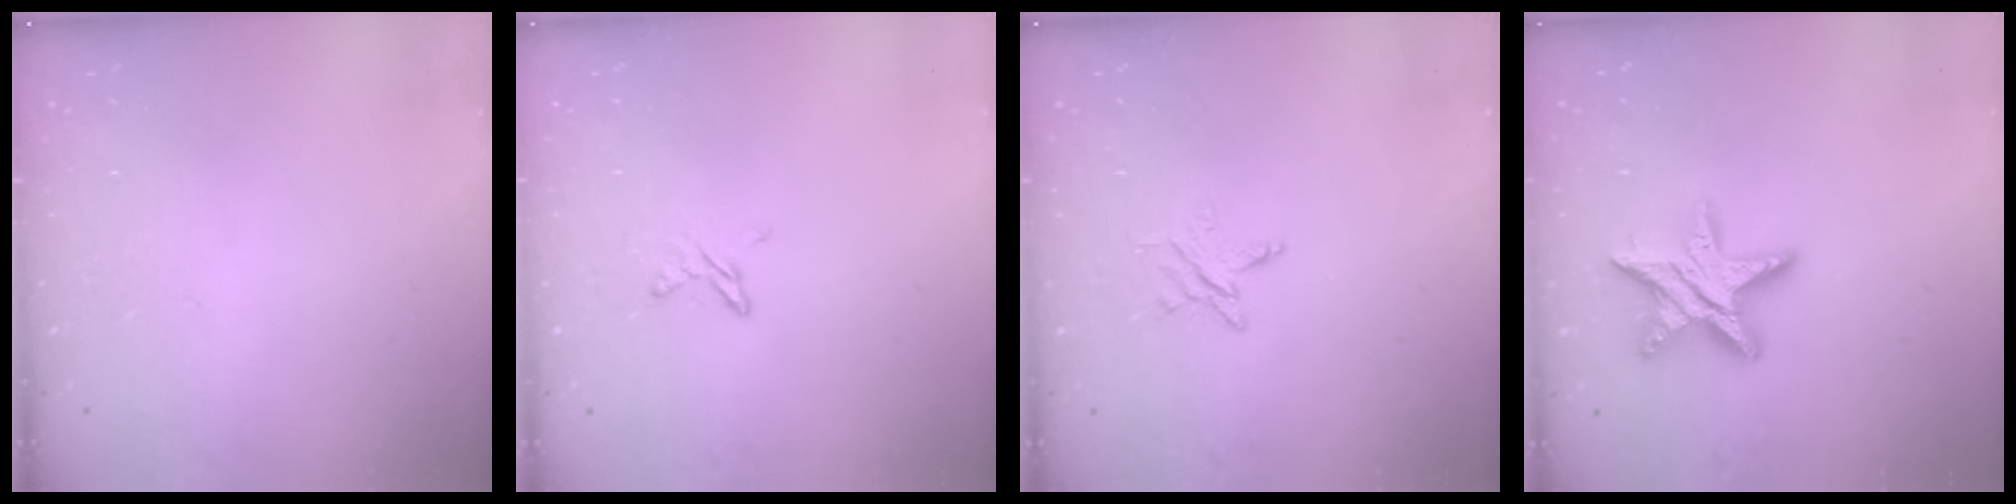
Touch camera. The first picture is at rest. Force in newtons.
{"total": 4.0, "press": 4.0, "slide": 0.5}
{"total": 2.8, "press": 2.7, "slide": 0.3}
{"total": 13.9, "press": 13.9, "slide": 0.9}